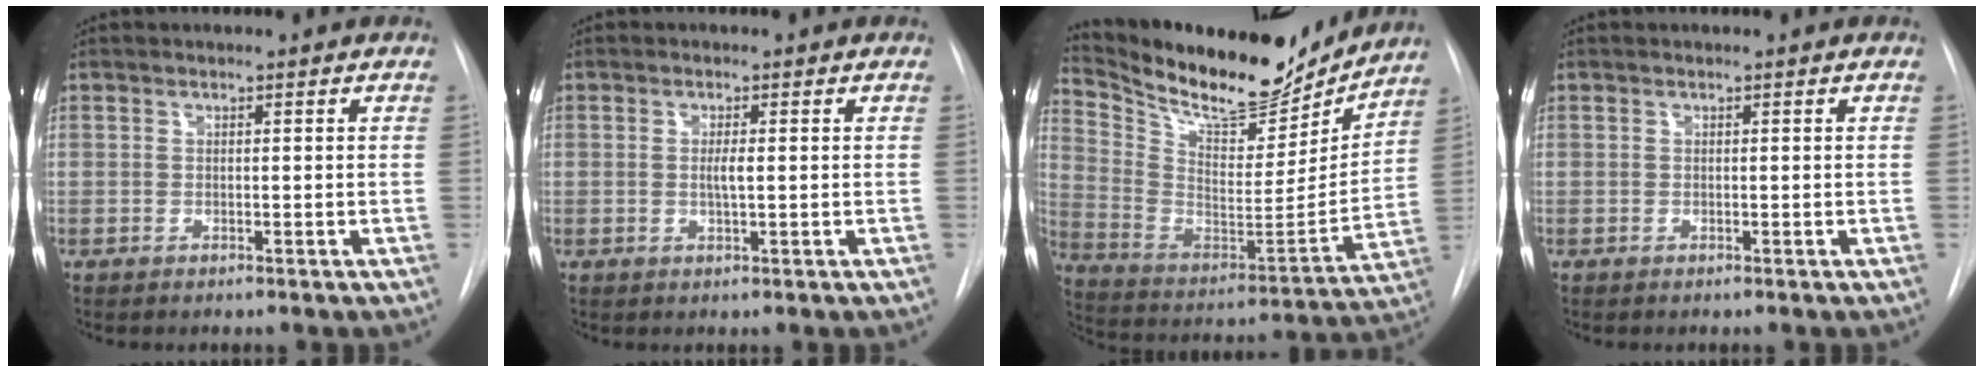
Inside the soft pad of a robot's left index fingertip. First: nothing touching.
{"total": 1.7, "force": [-0.4, 0.1, 1.7], "torque": [-0.034, -0.004, -0.005]}
{"total": 21.0, "force": [18.7, 5.5, 7.8], "torque": [-0.150, -0.027, 0.303]}
{"total": 0.0}